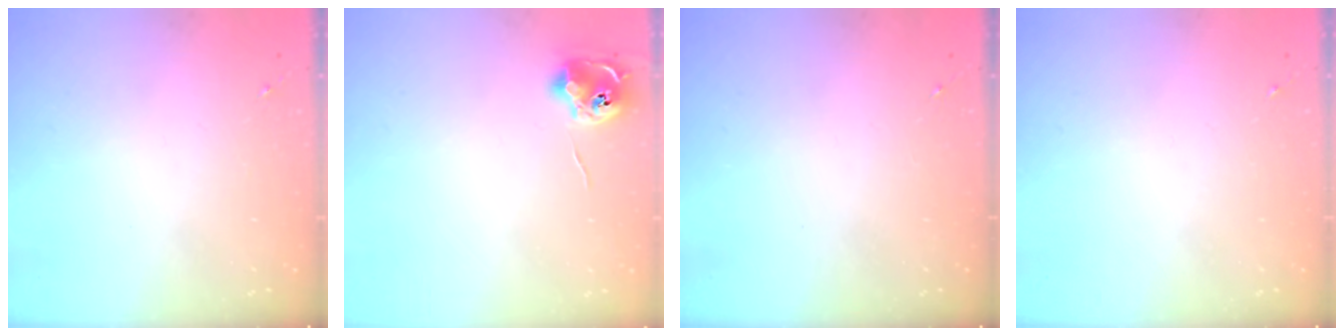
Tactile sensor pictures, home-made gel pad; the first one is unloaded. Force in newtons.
{"total": 8.8, "press": 8.8, "slide": 0.1}
{"total": 0.0}
{"total": 0.0}